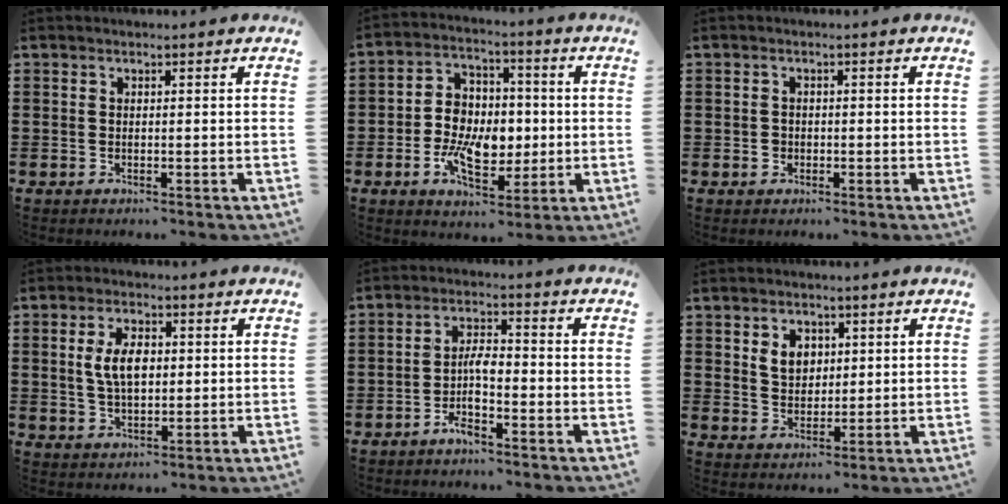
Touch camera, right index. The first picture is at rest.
{"total": 8.9, "force": [-1.4, 6.2, 6.3], "torque": [-0.121, 0.008, -0.028]}
{"total": 1.1, "force": [-0.4, 1.0, 0.4], "torque": [-0.010, 0.002, -0.008]}
{"total": 6.1, "force": [0.7, 3.2, 5.1], "torque": [-0.104, 0.006, 0.007]}
{"total": 4.7, "force": [-2.2, 1.3, 3.9], "torque": [-0.083, 0.008, -0.047]}
{"total": 4.3, "force": [1.5, 3.4, 2.2], "torque": [-0.056, 0.011, 0.025]}